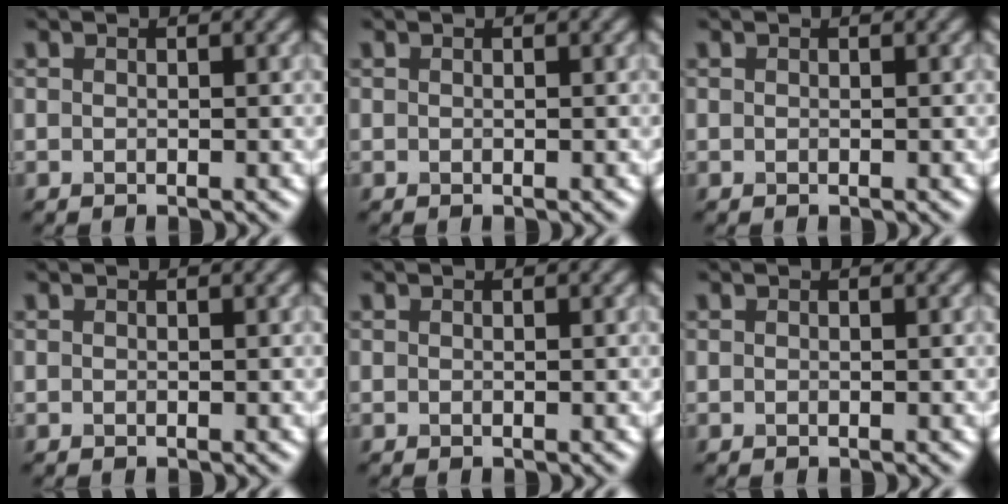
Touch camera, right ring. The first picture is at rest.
{"total": 0.0}
{"total": 0.0}
{"total": 0.0}
{"total": 0.0}
{"total": 0.0}